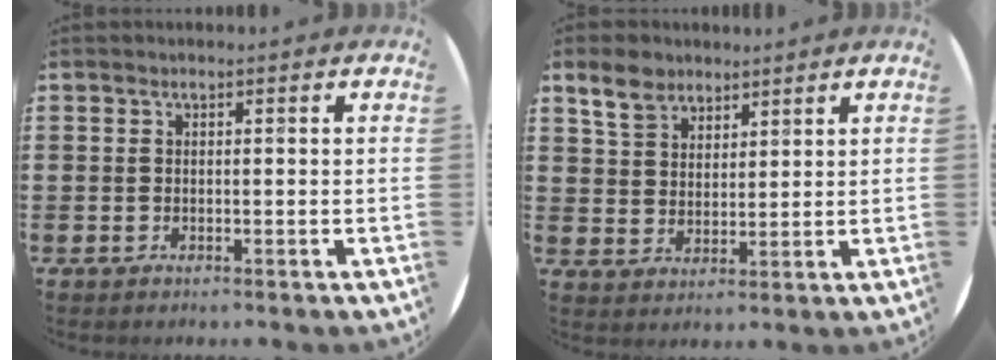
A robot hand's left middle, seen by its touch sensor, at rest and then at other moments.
{"total": 5.2, "force": [4.0, 3.0, 1.3], "torque": [-0.033, 0.004, 0.076]}